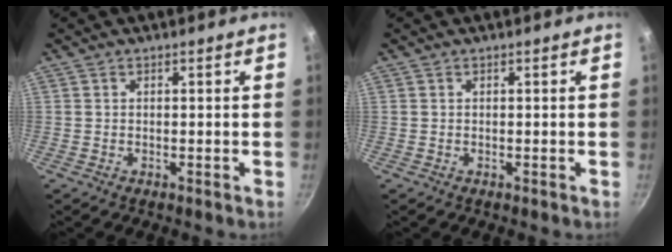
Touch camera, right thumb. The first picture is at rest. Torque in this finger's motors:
{"motor_torque": [0.00, 0.00, 0.02, 0.00, 0.00]}